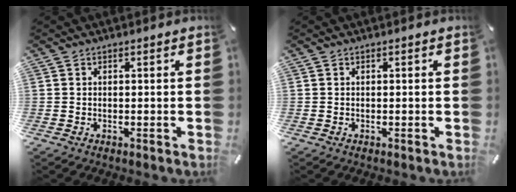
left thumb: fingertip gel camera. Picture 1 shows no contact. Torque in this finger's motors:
{"motor_torque": [0.04, -0.03, -0.01, 0.07, -0.02]}